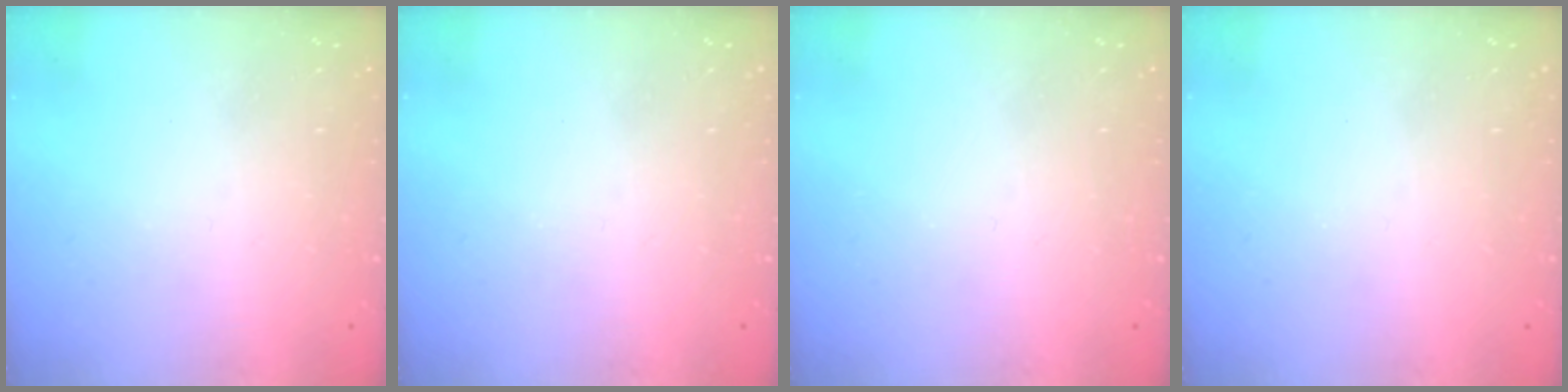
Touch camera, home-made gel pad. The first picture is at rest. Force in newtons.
{"total": 0.0}
{"total": 0.0}
{"total": 0.0}